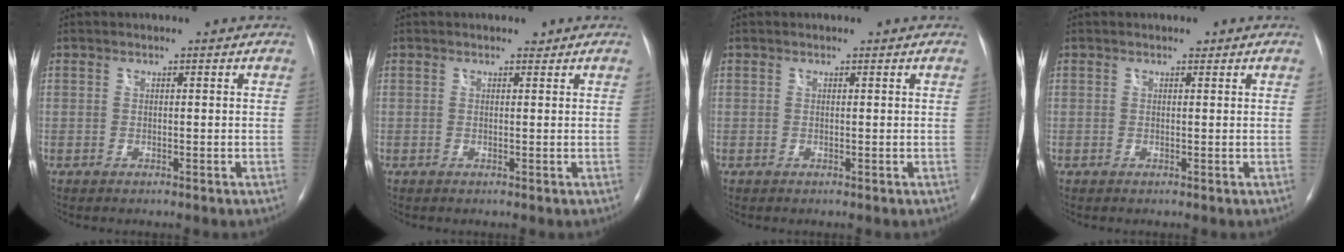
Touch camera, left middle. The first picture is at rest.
{"total": 0.7, "force": [0.6, 0.4, 0.1], "torque": [-0.007, 0.002, 0.007]}
{"total": 0.0}
{"total": 0.5, "force": [0.4, 0.3, 0.2], "torque": [-0.007, 0.003, 0.004]}